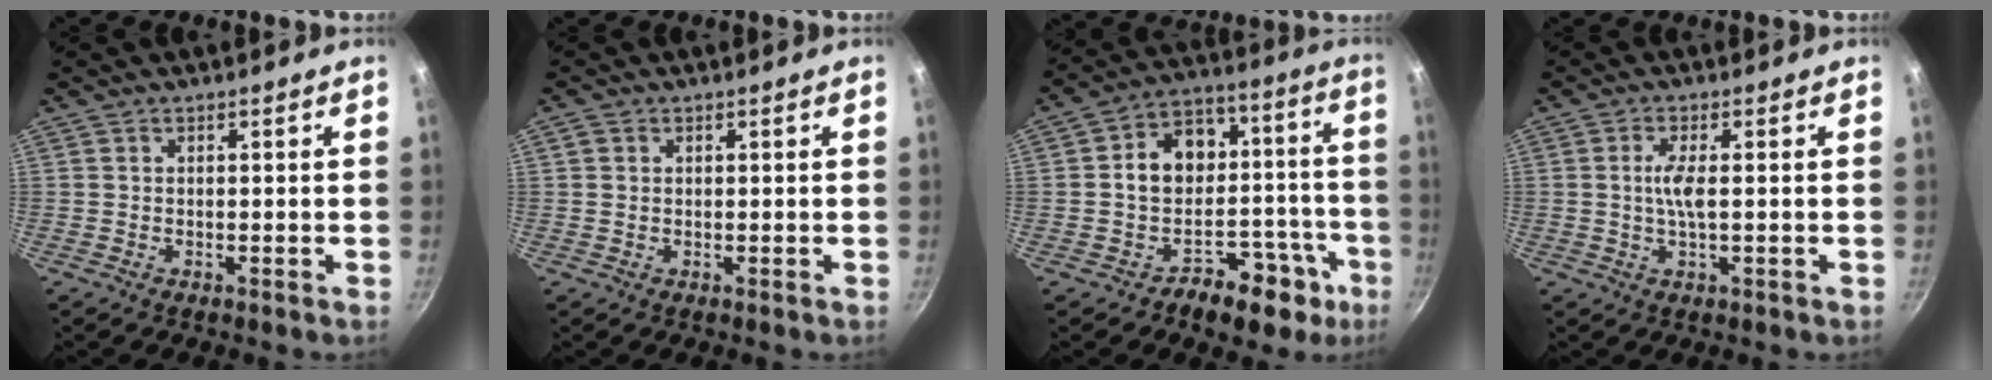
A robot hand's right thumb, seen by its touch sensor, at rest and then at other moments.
{"total": 1.3, "force": [0.4, 1.2, 0.6], "torque": [-0.011, 0.002, 0.005]}
{"total": 16.8, "force": [-6.0, 13.5, 8.0], "torque": [-0.025, 0.089, -0.070]}
{"total": 3.9, "force": [0.2, 0.9, 3.8], "torque": [-0.086, 0.002, 0.002]}